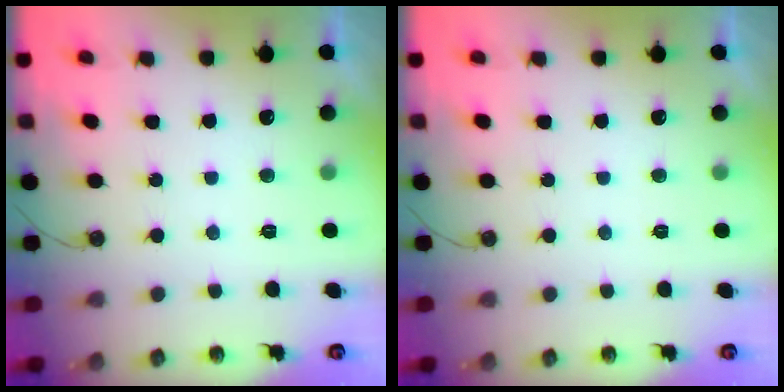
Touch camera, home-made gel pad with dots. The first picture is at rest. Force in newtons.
{"total": 0.0}